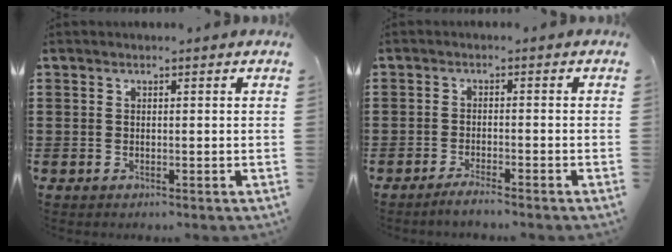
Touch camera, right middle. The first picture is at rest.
{"total": 1.9, "force": [-1.7, -0.1, 0.9], "torque": [-0.017, 0.001, -0.031]}